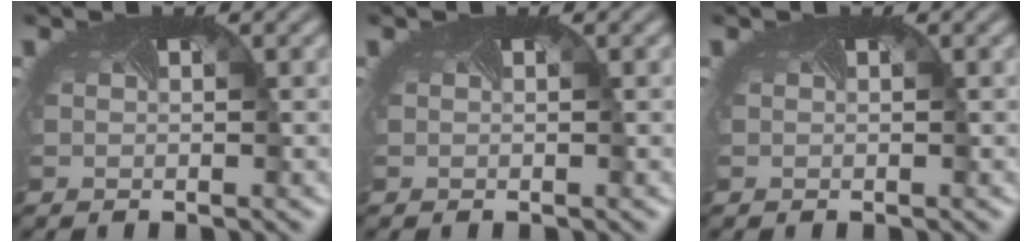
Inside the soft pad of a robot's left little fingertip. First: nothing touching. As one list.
[{"total": 0.0}, {"total": 0.0}]